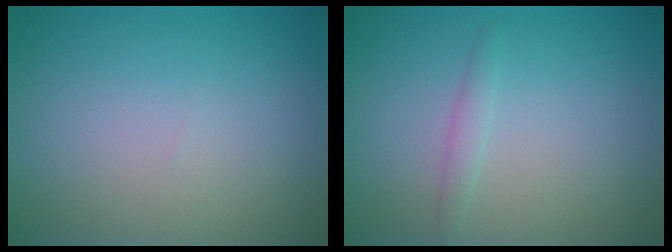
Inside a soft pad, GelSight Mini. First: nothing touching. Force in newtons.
{"total": 0.9, "press": 0.9, "slide": 0.1}